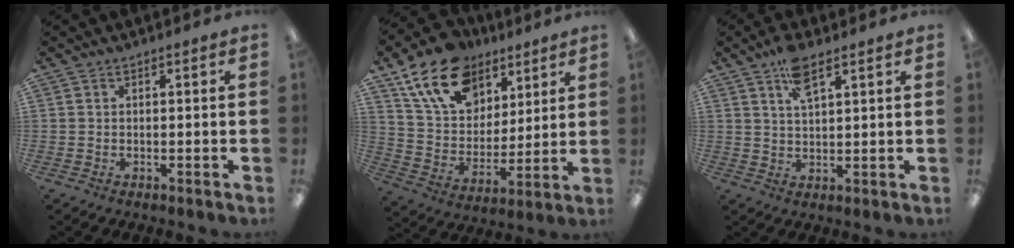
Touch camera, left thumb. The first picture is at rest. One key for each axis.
{"total": 18.3, "fx": 11.5, "fy": 11.7, "fz": 8.0, "tx": -0.155, "ty": -0.047, "tz": 0.216}
{"total": 6.4, "fx": 4.1, "fy": 2.1, "fz": 4.4, "tx": -0.075, "ty": -0.011, "tz": 0.067}